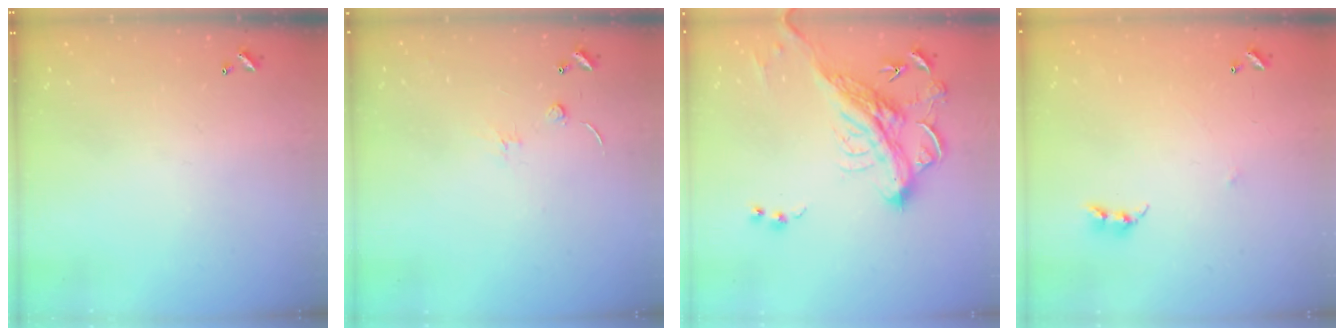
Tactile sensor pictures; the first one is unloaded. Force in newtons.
{"total": 1.3, "press": 1.2, "slide": 0.5}
{"total": 6.8, "press": 6.6, "slide": 1.7}
{"total": 4.4, "press": 4.4, "slide": 0.3}